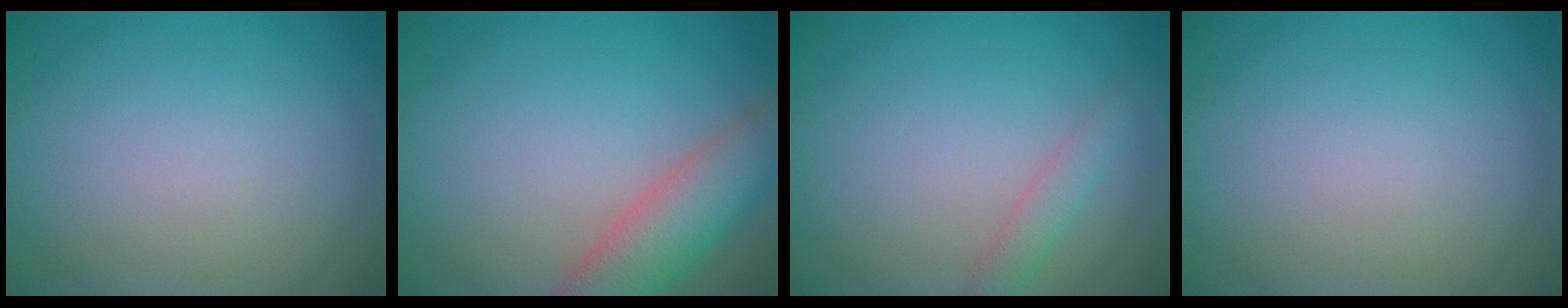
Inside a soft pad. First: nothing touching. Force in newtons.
{"total": 5.7, "press": 5.7, "slide": 0.2}
{"total": 1.7, "press": 1.7, "slide": 0.0}
{"total": 0.0}